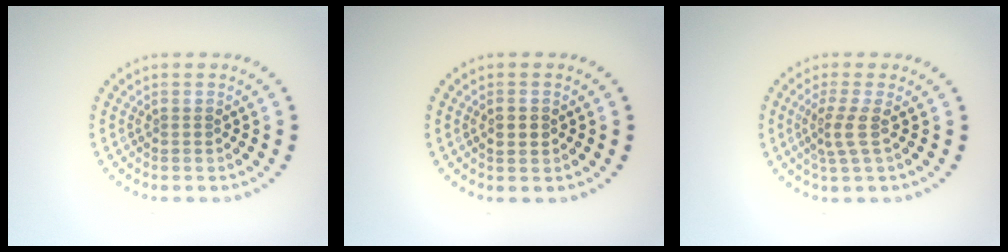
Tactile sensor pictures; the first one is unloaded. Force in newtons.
{"total": 1.0, "press": 1.0, "slide": 0.0}
{"total": 2.2, "press": 1.6, "slide": 1.5}